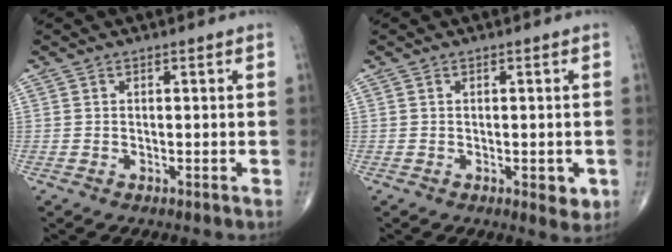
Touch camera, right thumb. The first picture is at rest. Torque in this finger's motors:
{"motor_torque": [0.56, 0.83, -0.23, -0.16, 0.12]}